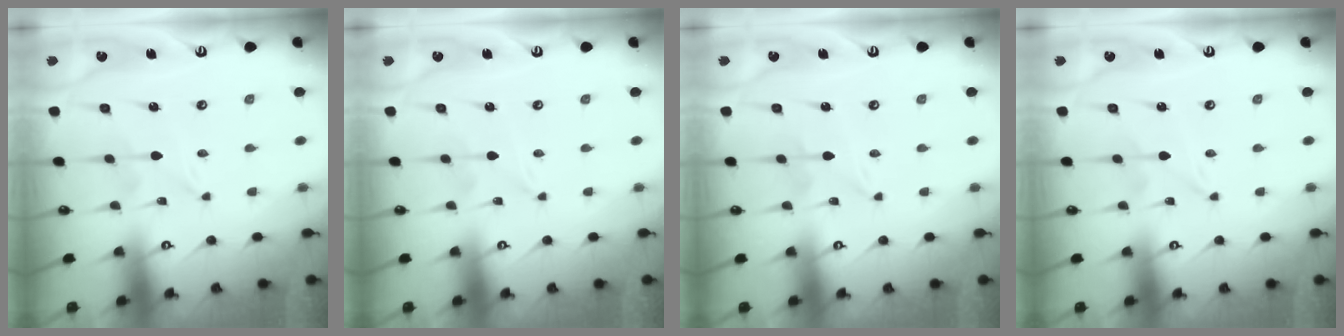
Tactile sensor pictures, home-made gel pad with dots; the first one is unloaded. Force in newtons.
{"total": 0.0}
{"total": 2.0, "press": 2.0, "slide": 0.3}
{"total": 0.0}